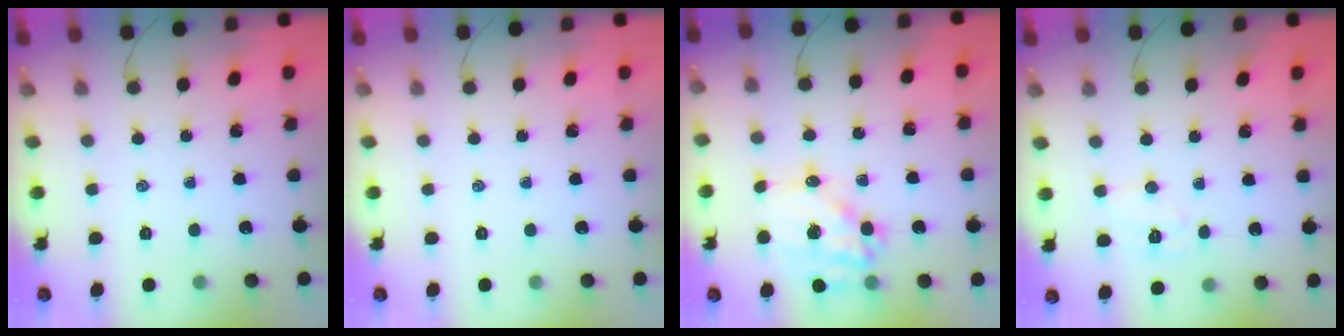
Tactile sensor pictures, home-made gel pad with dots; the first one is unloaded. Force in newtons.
{"total": 0.0}
{"total": 14.9, "press": 14.5, "slide": 3.5}
{"total": 5.1, "press": 5.0, "slide": 1.0}